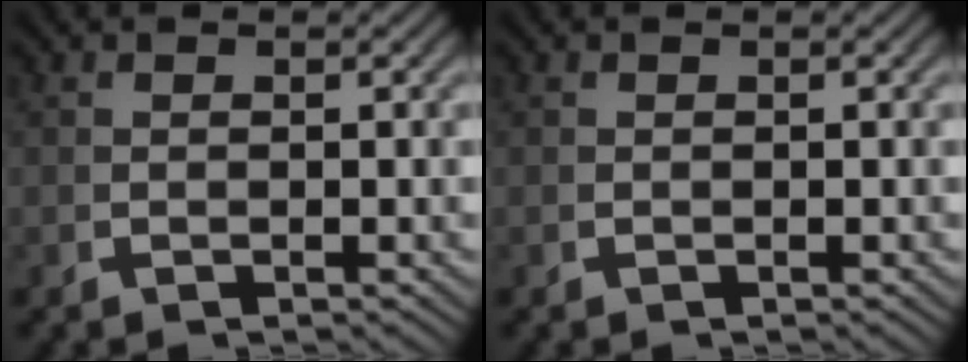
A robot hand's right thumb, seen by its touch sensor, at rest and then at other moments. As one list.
[{"total": 0.0}]